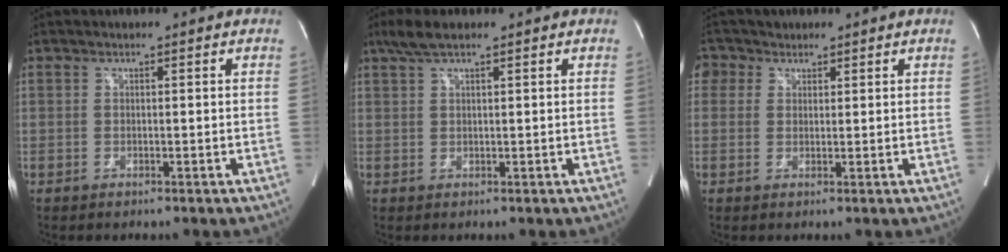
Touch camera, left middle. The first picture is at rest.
{"total": 3.8, "force": [2.7, 0.7, 2.5], "torque": [-0.059, 0.018, 0.055]}
{"total": 3.1, "force": [1.7, 2.6, 0.0], "torque": [0.000, 0.019, 0.027]}